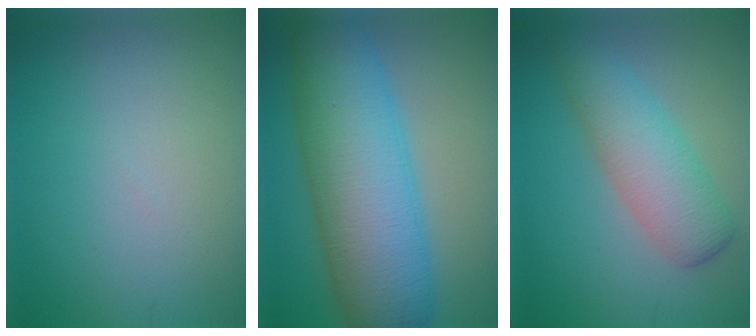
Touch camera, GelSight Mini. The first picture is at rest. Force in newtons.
{"total": 11.3, "press": 11.3, "slide": 0.2}
{"total": 5.0, "press": 5.0, "slide": 0.2}